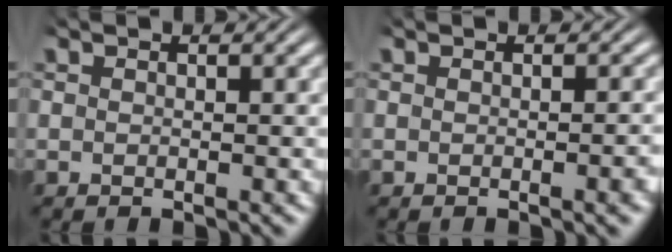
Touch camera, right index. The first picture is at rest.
{"total": 0.8, "force": [-0.5, -0.1, 0.7], "torque": [-0.006, 0.007, -0.010]}